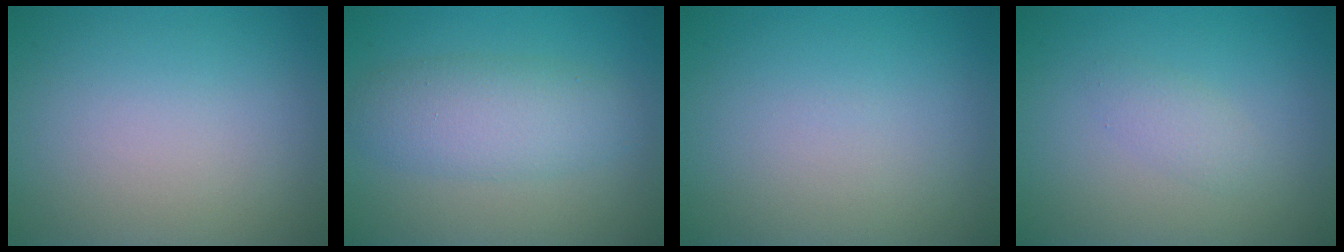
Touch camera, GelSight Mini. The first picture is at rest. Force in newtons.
{"total": 4.3, "press": 4.3, "slide": 0.1}
{"total": 0.0}
{"total": 1.3, "press": 1.3, "slide": 0.1}